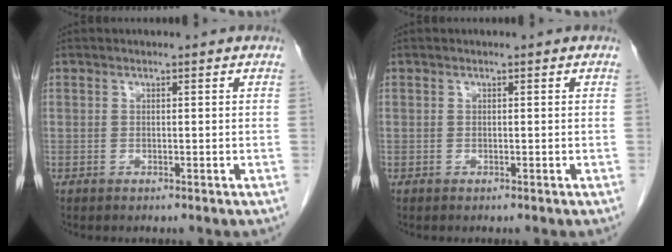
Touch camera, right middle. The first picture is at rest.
{"total": 0.0}